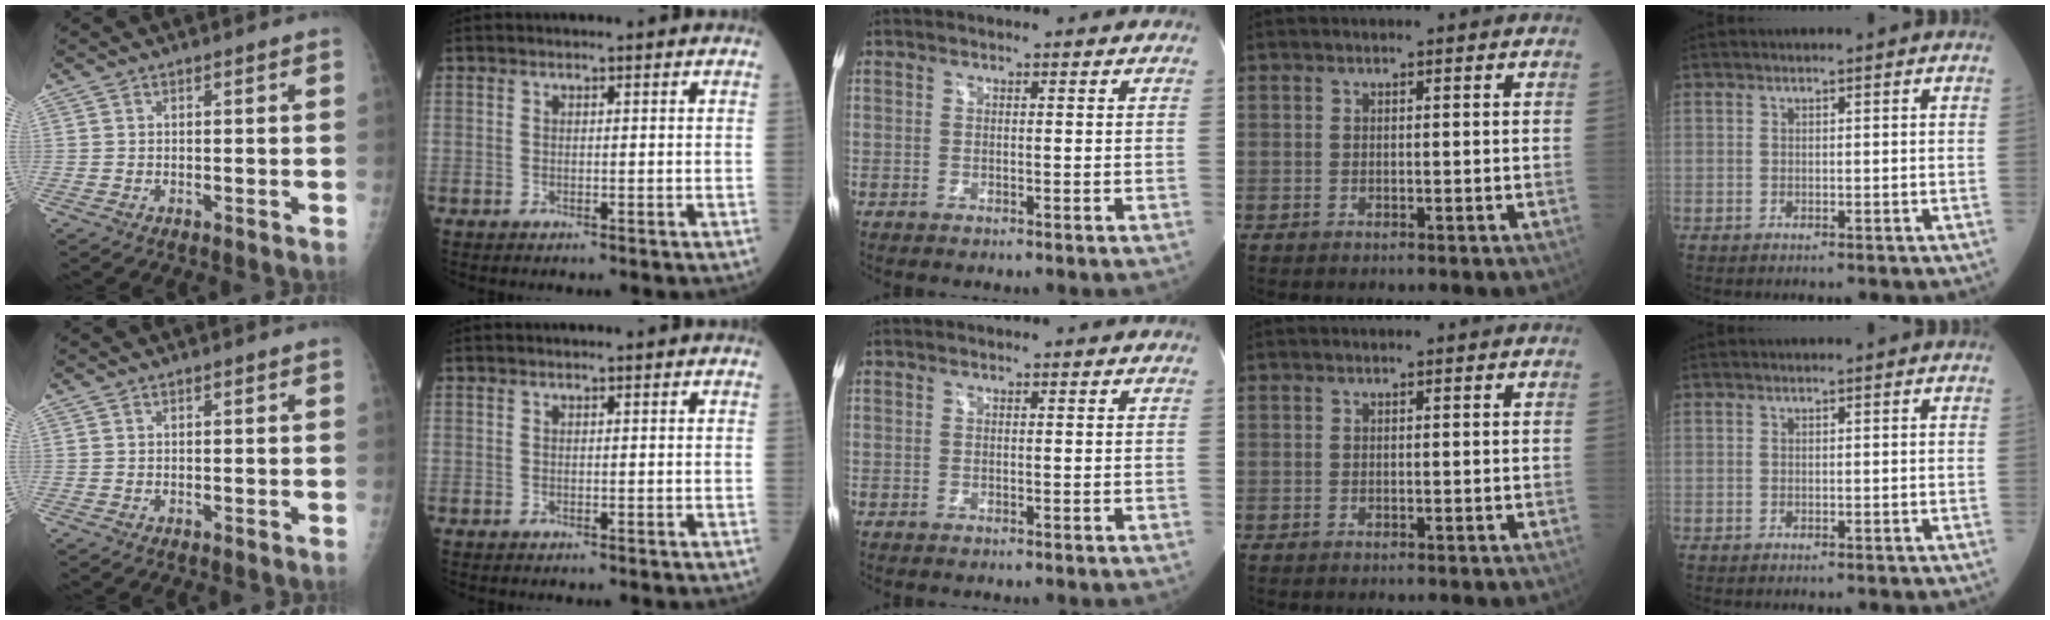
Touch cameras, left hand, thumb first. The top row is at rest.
{}